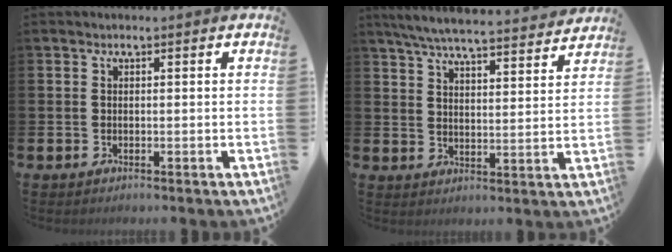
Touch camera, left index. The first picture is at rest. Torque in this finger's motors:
{"motor_torque": [1.01, -1.13, 0.63, 0.21]}